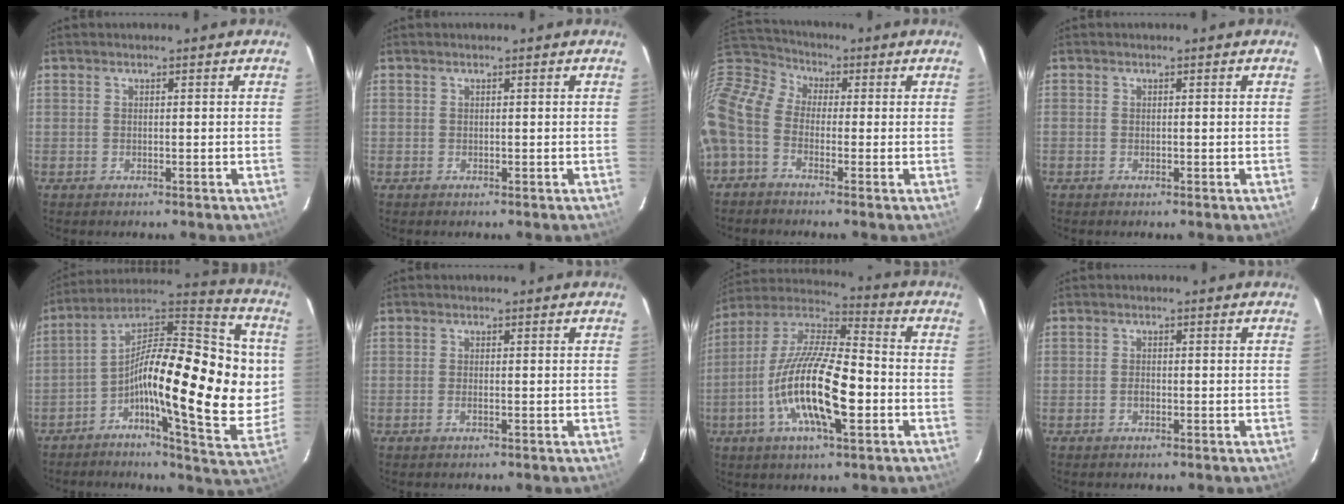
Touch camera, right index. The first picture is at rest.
{"total": 0.0}
{"total": 11.8, "force": [-1.9, 8.1, 8.4], "torque": [-0.183, 0.016, -0.055]}
{"total": 0.0}
{"total": 24.3, "force": [-1.2, 7.8, 23.0], "torque": [-0.359, 0.020, -0.034]}
{"total": 0.9, "force": [-0.4, 0.1, 0.8], "torque": [-0.017, 0.000, -0.008]}
{"total": 18.6, "force": [-5.3, 5.3, 17.1], "torque": [-0.329, -0.012, -0.106]}
{"total": 1.0, "force": [-0.5, 0.6, 0.7], "torque": [-0.014, 0.002, -0.010]}